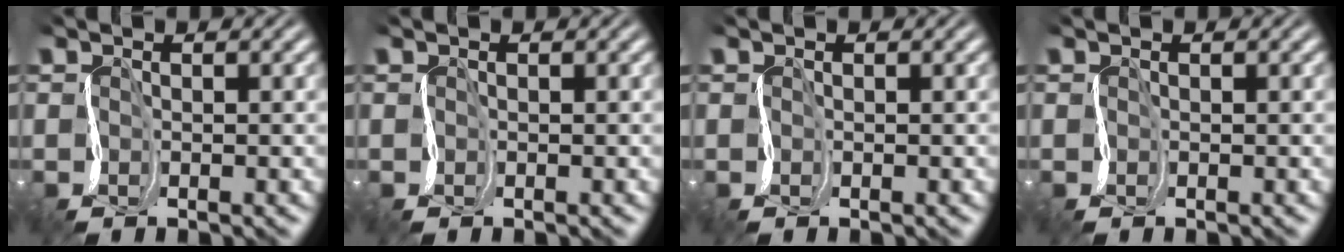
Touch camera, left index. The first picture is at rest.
{"total": 0.0}
{"total": 0.0}
{"total": 0.0}